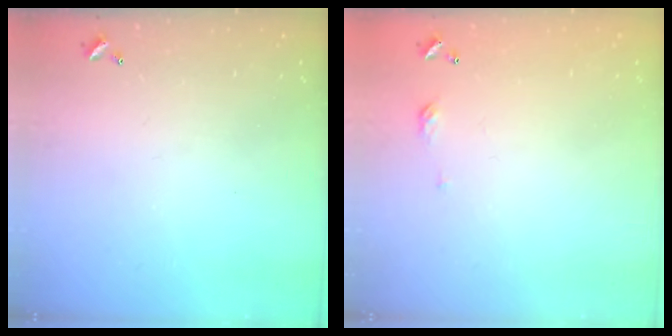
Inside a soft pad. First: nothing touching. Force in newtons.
{"total": 3.1, "press": 3.0, "slide": 0.4}